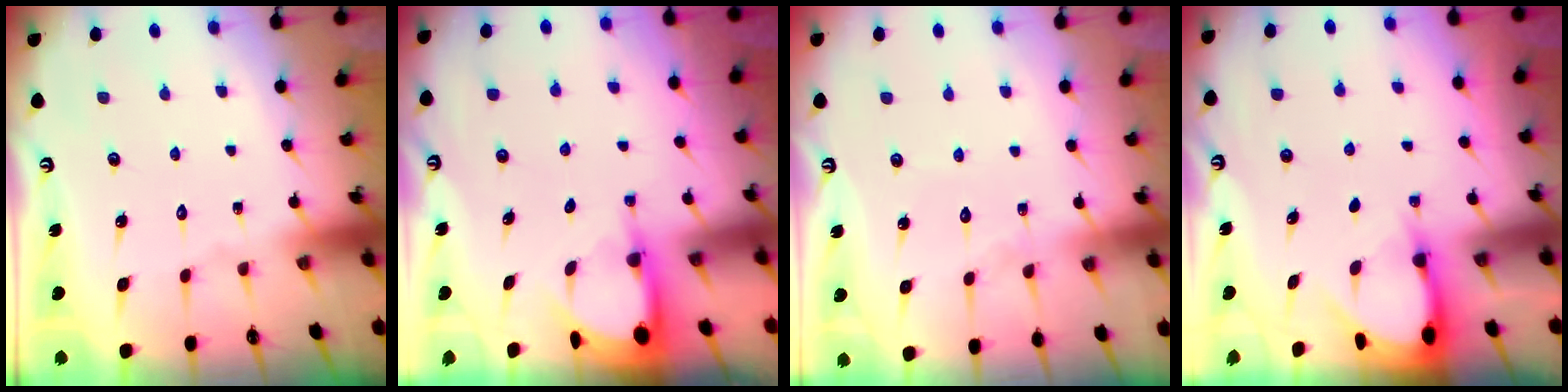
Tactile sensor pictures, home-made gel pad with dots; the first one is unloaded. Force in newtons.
{"total": 3.5, "press": 3.5, "slide": 0.2}
{"total": 4.5, "press": 4.4, "slide": 0.3}
{"total": 2.9, "press": 2.9, "slide": 0.3}